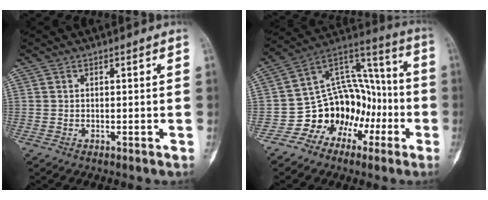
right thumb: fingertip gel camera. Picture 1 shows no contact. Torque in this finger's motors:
{"motor_torque": [0.20, 0.13, 0.79, -0.93, 0.08]}